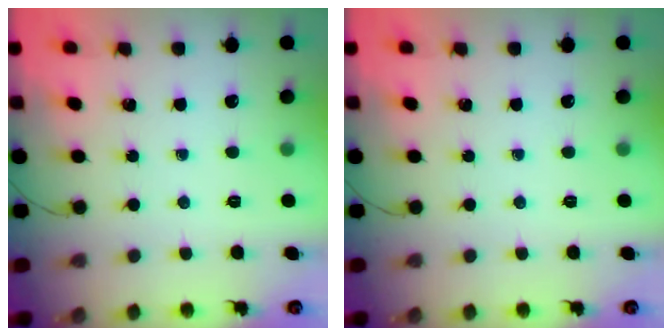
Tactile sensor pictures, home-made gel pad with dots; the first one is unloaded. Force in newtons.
{"total": 0.0}